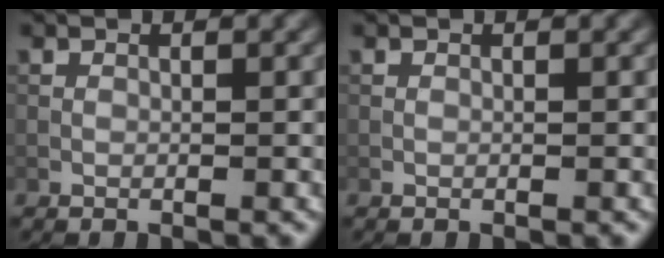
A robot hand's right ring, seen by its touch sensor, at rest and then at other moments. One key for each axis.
{"total": 0.0}